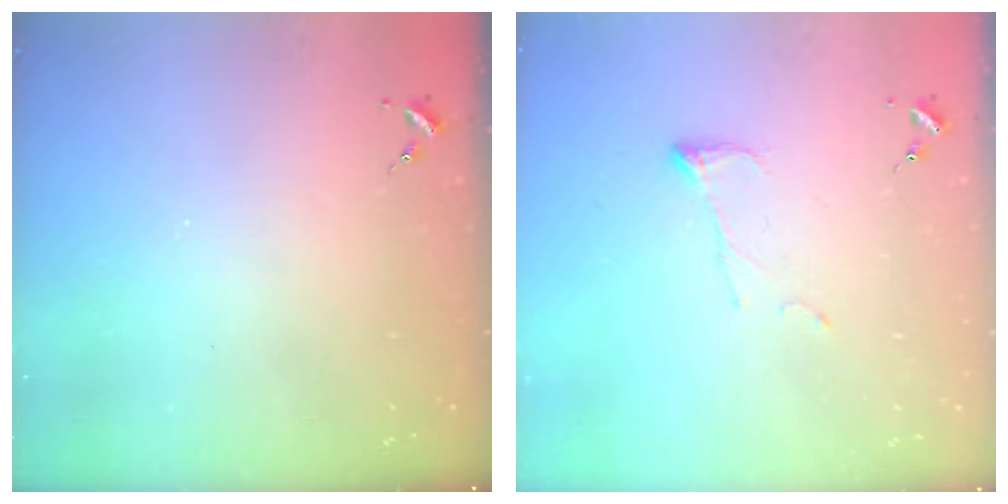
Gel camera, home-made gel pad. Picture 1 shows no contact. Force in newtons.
{"total": 5.7, "press": 5.7, "slide": 0.2}